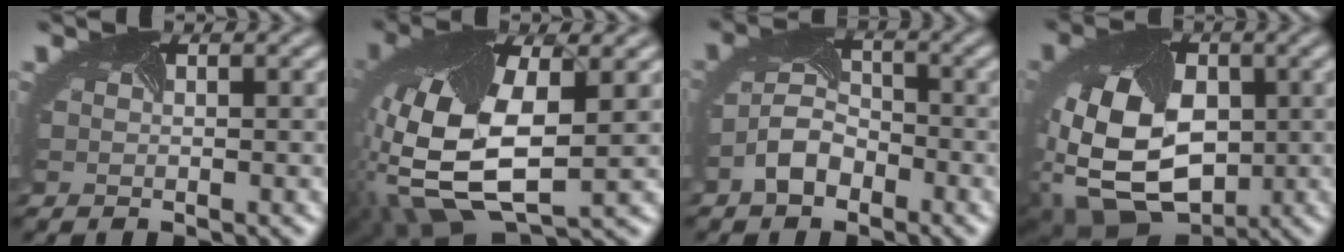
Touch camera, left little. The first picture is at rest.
{"total": 12.9, "force": [-0.7, 7.0, 10.8], "torque": [-0.264, -0.029, -0.001]}
{"total": 3.7, "force": [-2.2, 2.3, 2.0], "torque": [-0.046, 0.001, -0.045]}
{"total": 12.2, "force": [-1.5, 8.3, 8.7], "torque": [-0.178, -0.020, -0.018]}